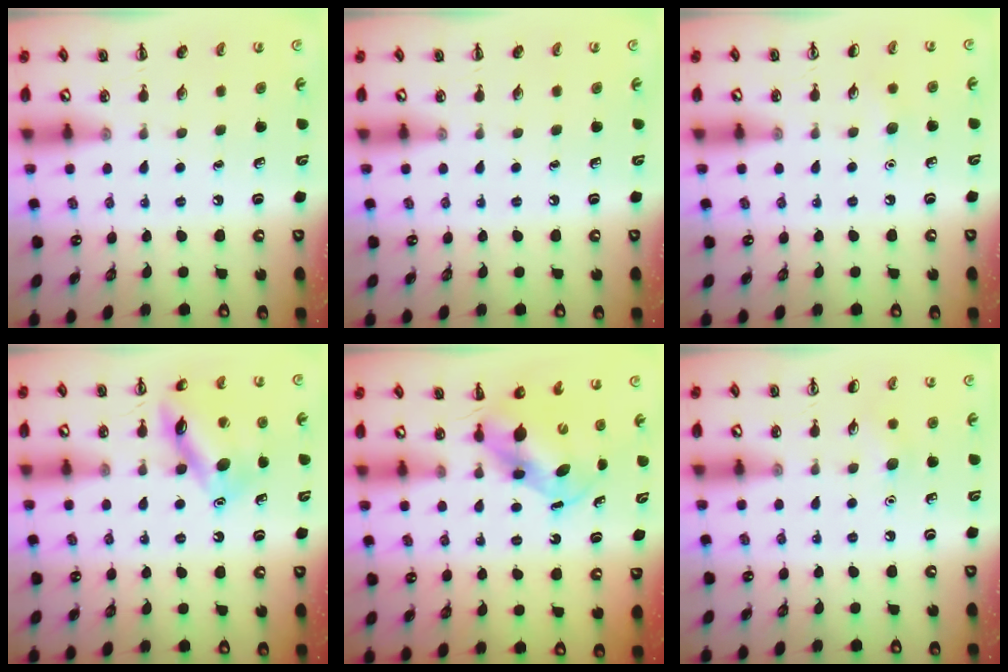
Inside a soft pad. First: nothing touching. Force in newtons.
{"total": 0.0}
{"total": 4.0, "press": 3.8, "slide": 1.2}
{"total": 13.6, "press": 13.6, "slide": 1.2}
{"total": 5.8, "press": 5.8, "slide": 0.6}
{"total": 5.2, "press": 4.9, "slide": 1.6}